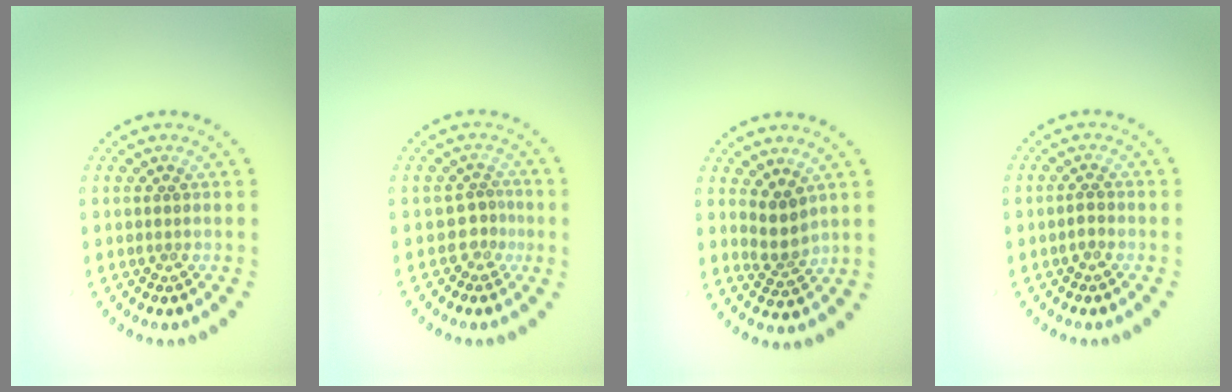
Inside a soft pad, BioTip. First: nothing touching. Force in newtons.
{"total": 1.7, "press": 1.2, "slide": 1.3}
{"total": 2.2, "press": 1.8, "slide": 1.3}
{"total": 1.0, "press": 1.0, "slide": 0.4}